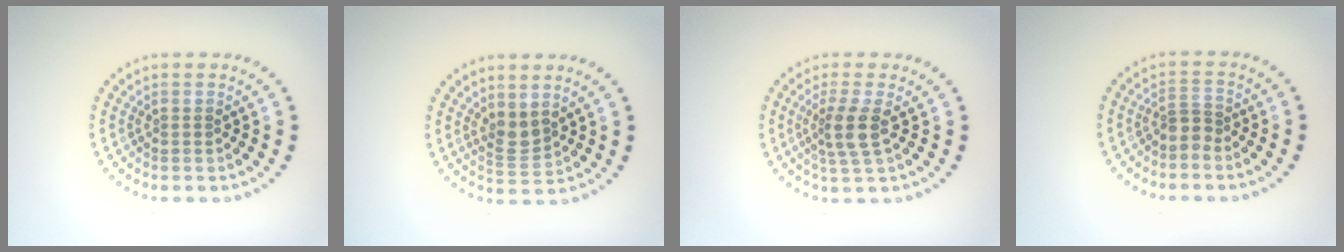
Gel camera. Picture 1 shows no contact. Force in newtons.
{"total": 2.1, "press": 1.8, "slide": 1.2}
{"total": 2.8, "press": 2.3, "slide": 1.7}
{"total": 1.6, "press": 1.1, "slide": 1.2}